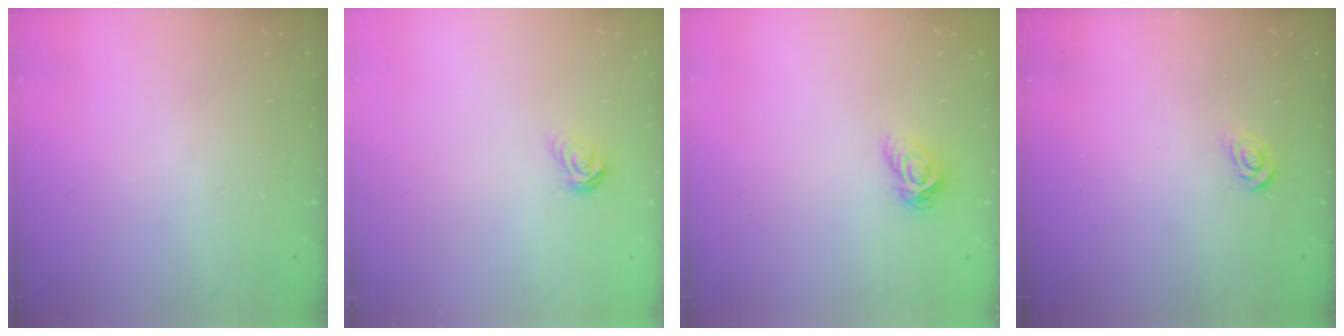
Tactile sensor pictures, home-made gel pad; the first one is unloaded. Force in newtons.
{"total": 5.0, "press": 5.0, "slide": 0.5}
{"total": 4.7, "press": 4.7, "slide": 0.0}
{"total": 3.7, "press": 3.7, "slide": 0.2}